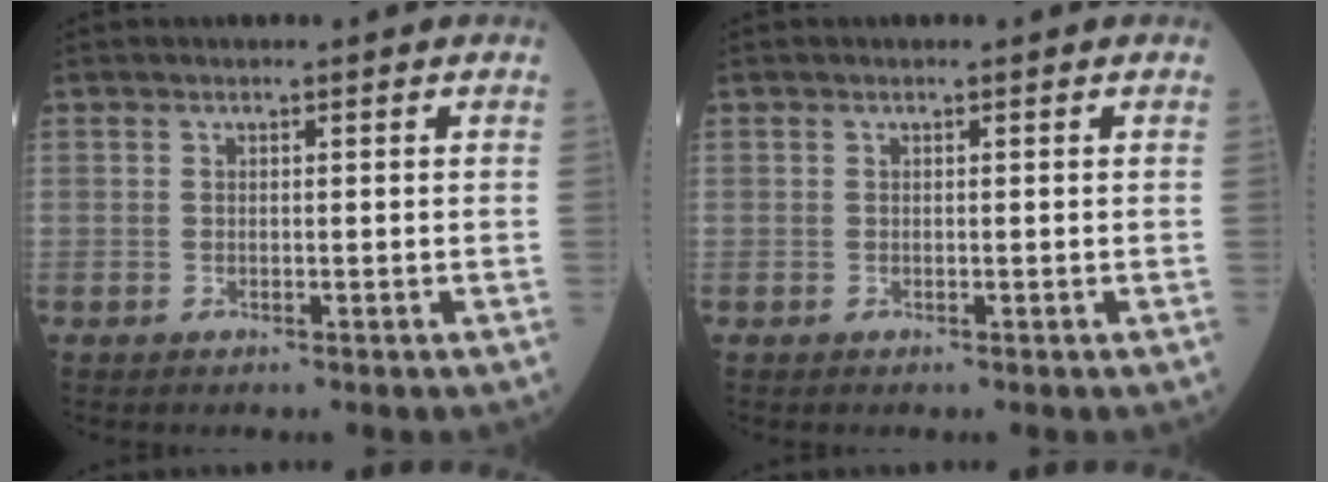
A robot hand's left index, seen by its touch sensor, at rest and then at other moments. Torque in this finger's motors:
{"motor_torque": [-0.22, 0.32, 0.01, -0.01]}